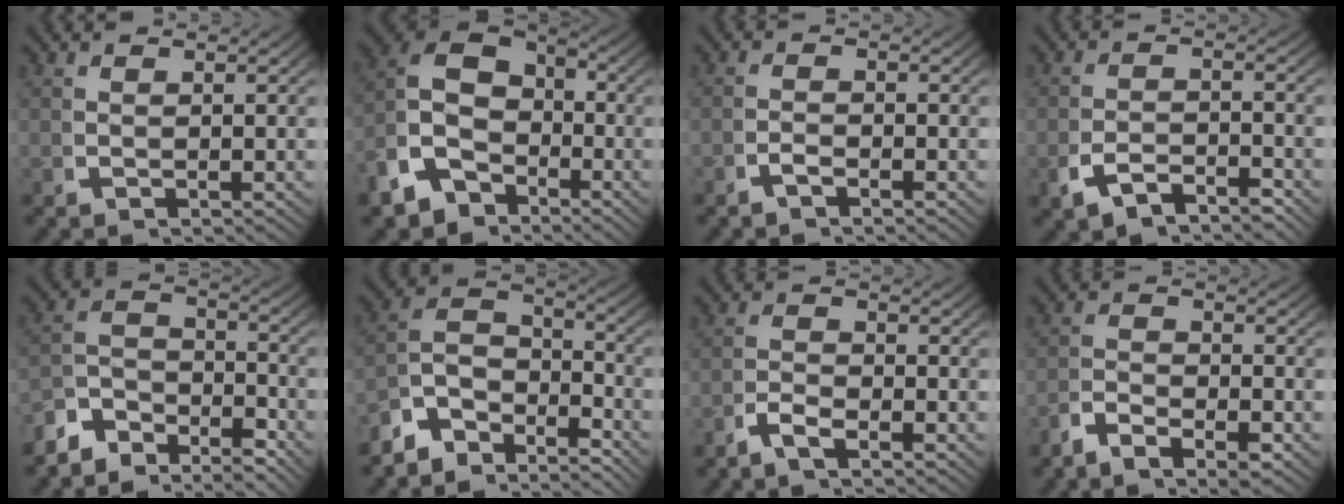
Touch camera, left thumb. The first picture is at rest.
{"total": 11.5, "force": [-1.1, 9.0, 7.0], "torque": [-0.148, -0.029, -0.018]}
{"total": 1.3, "force": [-1.1, 0.5, 0.5], "torque": [-0.010, 0.000, -0.026]}
{"total": 3.5, "force": [-2.7, 1.4, 1.7], "torque": [-0.035, -0.008, -0.045]}
{"total": 6.0, "force": [-3.5, 3.5, 3.5], "torque": [-0.058, -0.020, -0.062]}
{"total": 8.8, "force": [-2.2, 6.1, 5.9], "torque": [-0.116, -0.020, -0.046]}
{"total": 2.0, "force": [-1.3, 0.9, 1.2], "torque": [-0.025, -0.001, -0.034]}
{"total": 2.9, "force": [-2.0, 1.2, 1.7], "torque": [-0.030, -0.006, -0.046]}